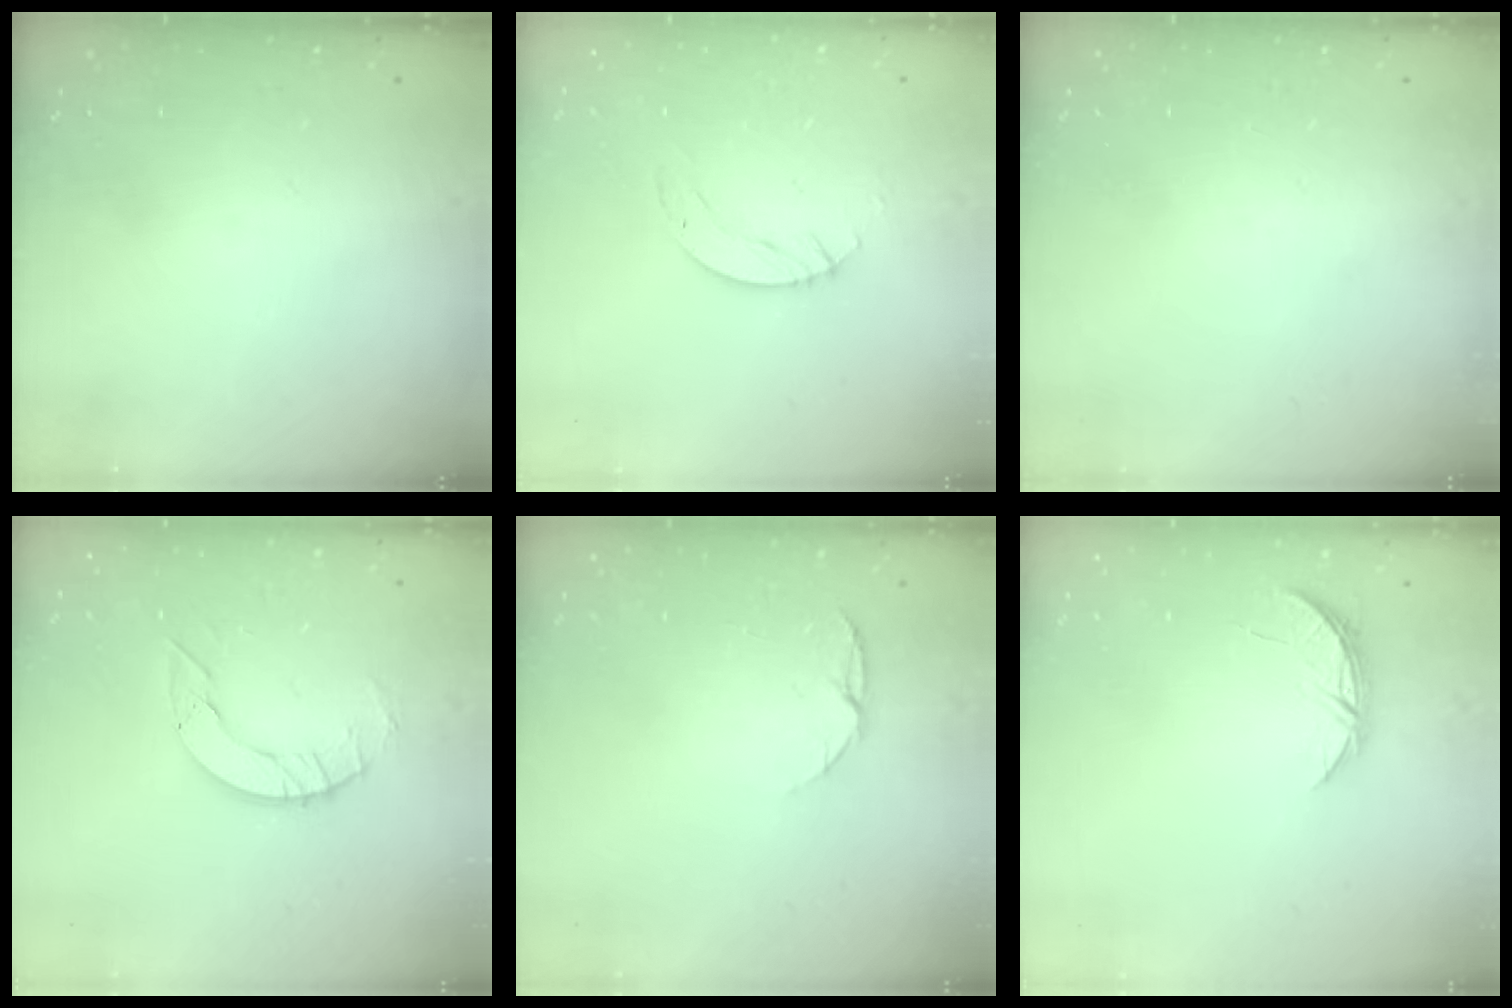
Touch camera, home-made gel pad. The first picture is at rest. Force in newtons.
{"total": 3.0, "press": 3.0, "slide": 0.2}
{"total": 0.0}
{"total": 7.1, "press": 7.0, "slide": 0.7}
{"total": 4.9, "press": 4.8, "slide": 0.6}
{"total": 5.1, "press": 5.1, "slide": 0.6}